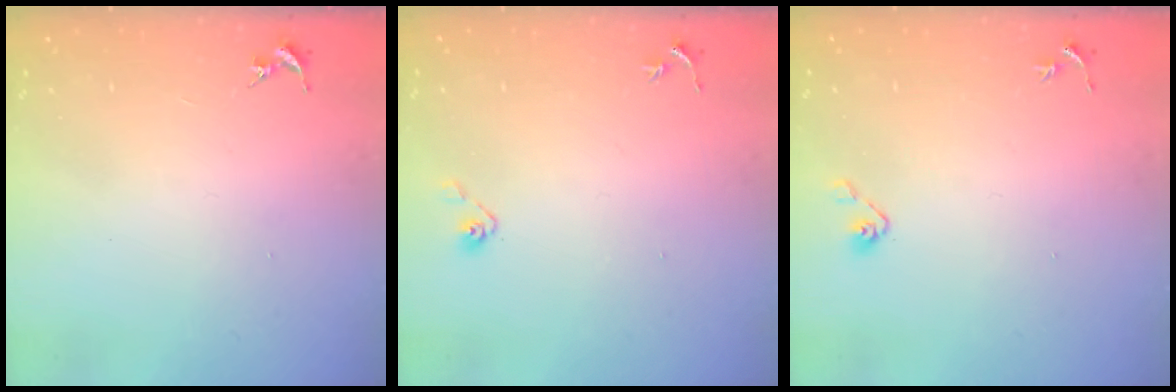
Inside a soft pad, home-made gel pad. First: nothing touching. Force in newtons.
{"total": 3.7, "press": 3.5, "slide": 1.4}
{"total": 3.4, "press": 3.3, "slide": 0.9}